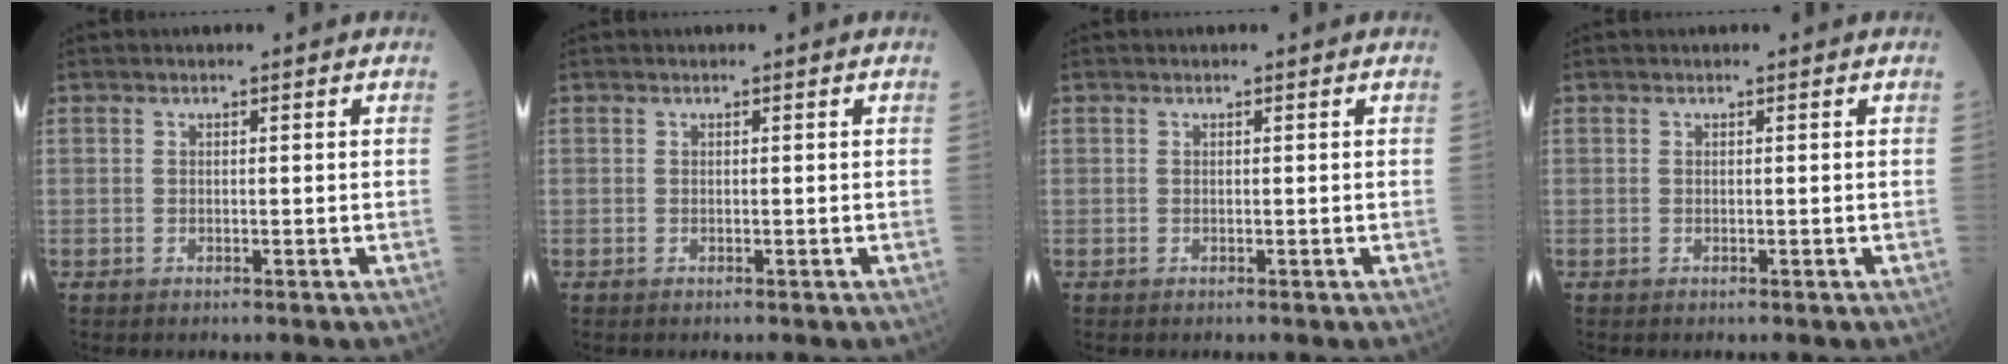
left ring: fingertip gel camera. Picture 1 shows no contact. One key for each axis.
{"total": 0.0}
{"total": 0.0}
{"total": 0.0}